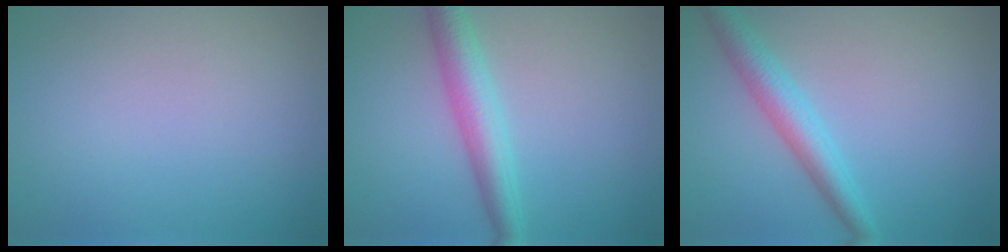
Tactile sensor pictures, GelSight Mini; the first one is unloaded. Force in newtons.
{"total": 4.1, "press": 4.1, "slide": 0.0}
{"total": 3.6, "press": 3.6, "slide": 0.1}